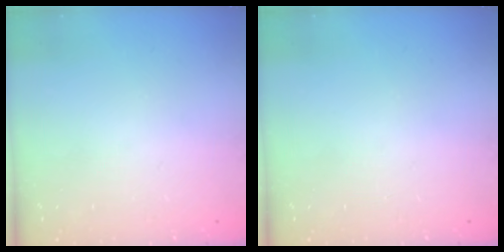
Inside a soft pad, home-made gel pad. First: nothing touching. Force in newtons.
{"total": 0.0}